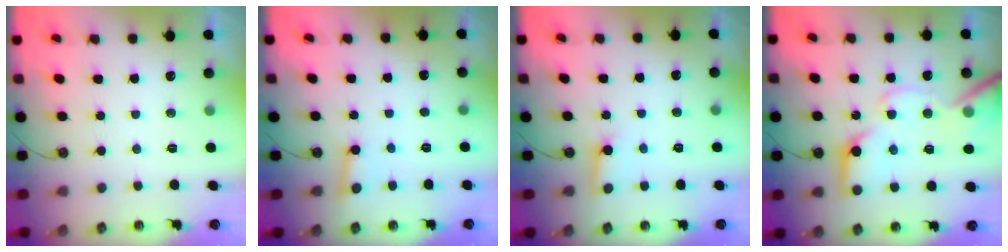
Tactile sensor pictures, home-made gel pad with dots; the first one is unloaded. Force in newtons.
{"total": 2.4, "press": 2.3, "slide": 0.6}
{"total": 2.6, "press": 2.6, "slide": 0.4}
{"total": 19.7, "press": 19.5, "slide": 2.7}